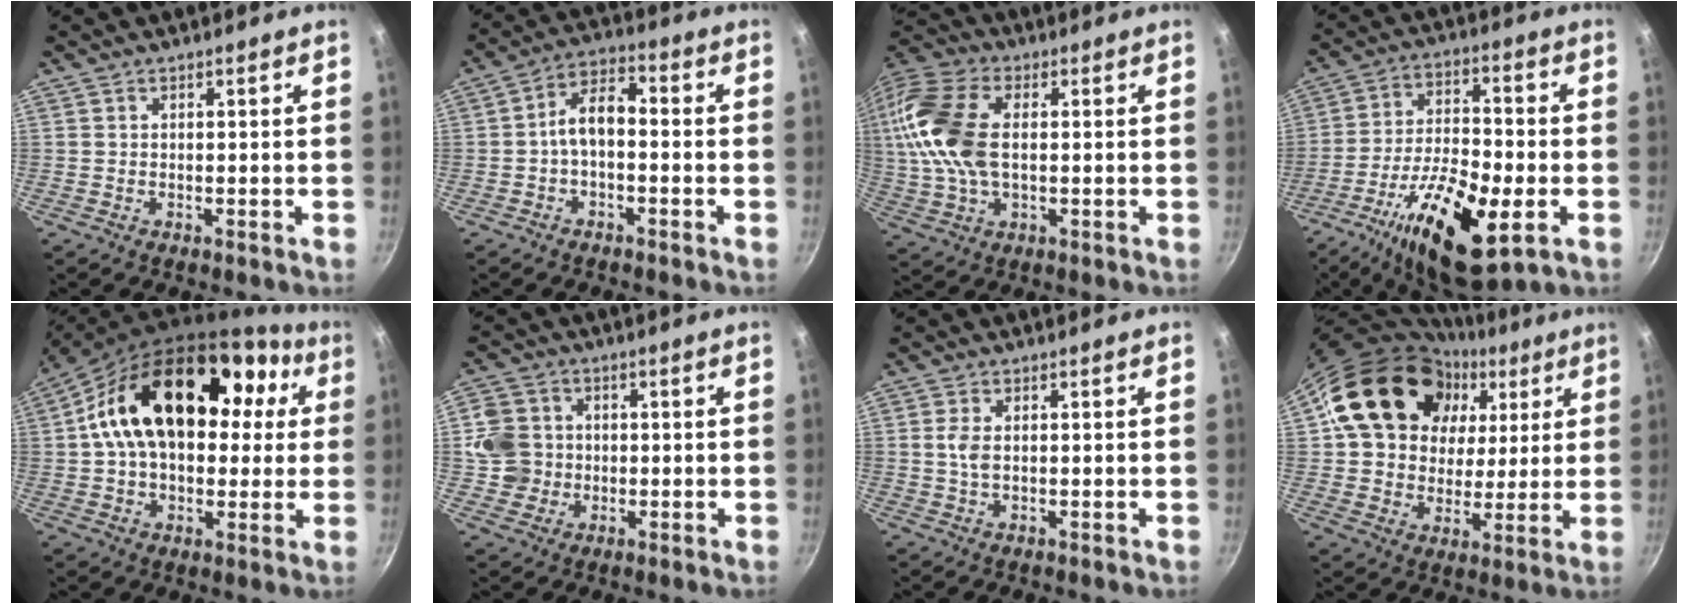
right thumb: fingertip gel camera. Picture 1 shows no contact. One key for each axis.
{"total": 6.6, "fx": -1.4, "fy": 3.6, "fz": 5.4, "tx": -0.087, "ty": 0.036, "tz": -0.032}
{"total": 16.7, "fx": 1.6, "fy": 9.8, "fz": 13.4, "tx": -0.272, "ty": 0.018, "tz": 0.020}
{"total": 20.0, "fx": -7.7, "fy": 7.5, "fz": 16.8, "tx": -0.292, "ty": 0.020, "tz": -0.130}
{"total": 25.5, "fx": 5.3, "fy": 16.4, "fz": 18.7, "tx": -0.292, "ty": 0.043, "tz": 0.077}
{"total": 7.7, "fx": -0.2, "fy": 7.3, "fz": 2.5, "tx": -0.017, "ty": 0.012, "tz": -0.011}
{"total": 2.7, "fx": 0.2, "fy": 1.5, "fz": 2.3, "tx": -0.048, "ty": 0.001, "tz": 0.004}
{"total": 21.3, "fx": 7.9, "fy": 16.7, "fz": 10.6, "tx": -0.153, "ty": 0.008, "tz": 0.139}